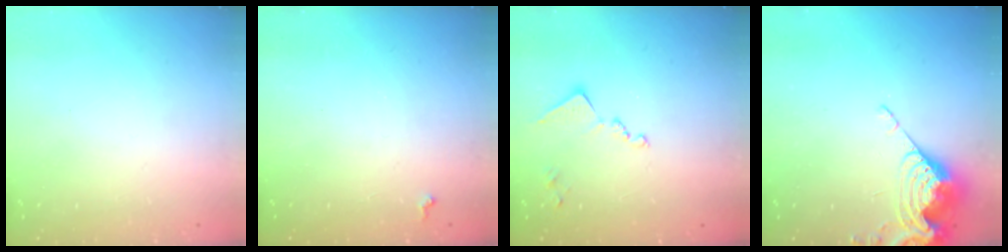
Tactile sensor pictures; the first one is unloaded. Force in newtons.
{"total": 0.8, "press": 0.8, "slide": 0.3}
{"total": 9.6, "press": 9.5, "slide": 0.5}
{"total": 10.6, "press": 10.6, "slide": 0.6}